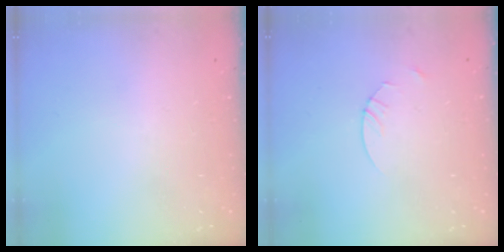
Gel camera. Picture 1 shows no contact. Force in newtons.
{"total": 1.4, "press": 1.4, "slide": 0.2}